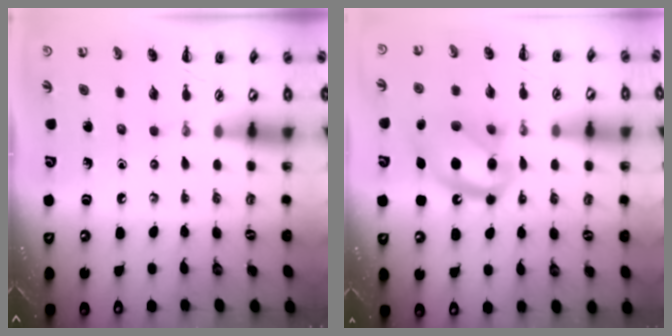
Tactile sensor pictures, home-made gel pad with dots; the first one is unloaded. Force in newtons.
{"total": 14.9, "press": 14.6, "slide": 3.1}